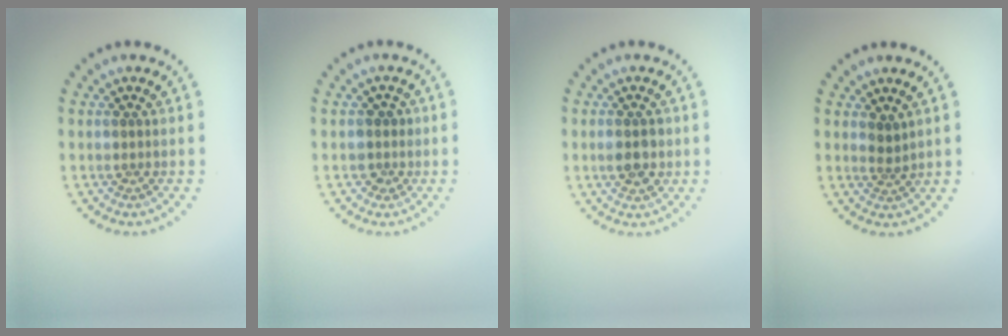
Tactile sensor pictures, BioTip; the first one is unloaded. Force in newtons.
{"total": 1.4, "press": 1.3, "slide": 0.7}
{"total": 2.7, "press": 2.7, "slide": 0.1}
{"total": 1.4, "press": 0.9, "slide": 1.0}